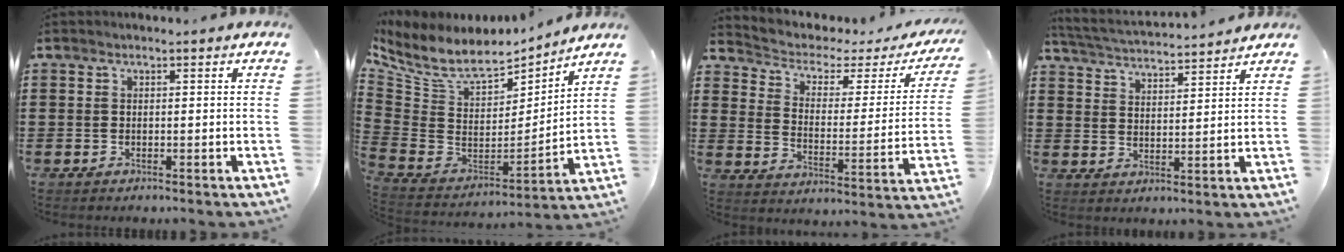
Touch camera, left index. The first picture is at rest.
{"total": 8.0, "force": [6.5, 2.8, 3.7], "torque": [-0.104, -0.045, 0.116]}
{"total": 2.8, "force": [1.4, 1.8, 1.6], "torque": [-0.048, -0.015, 0.013]}
{"total": 3.5, "force": [3.5, -0.3, 0.4], "torque": [-0.027, -0.026, 0.057]}